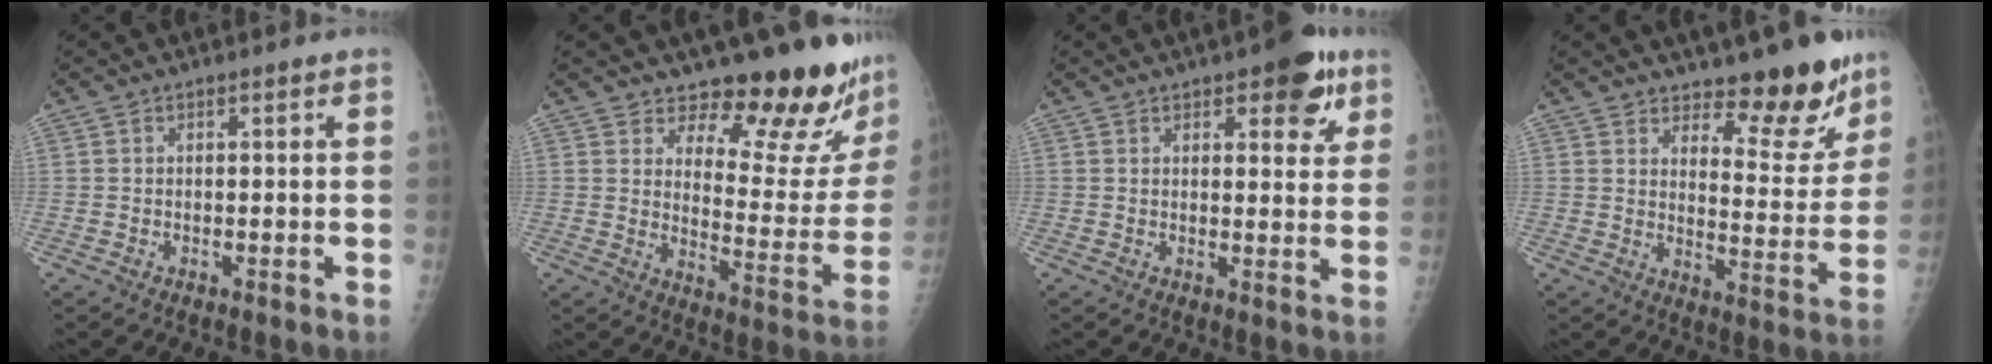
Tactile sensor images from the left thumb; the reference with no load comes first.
{"total": 17.5, "force": [15.5, 5.0, 6.3], "torque": [-0.028, -0.151, 0.192]}
{"total": 7.0, "force": [3.9, 3.3, 4.8], "torque": [-0.030, -0.013, 0.042]}
{"total": 12.0, "force": [9.6, 4.4, 5.6], "torque": [-0.028, -0.083, 0.140]}